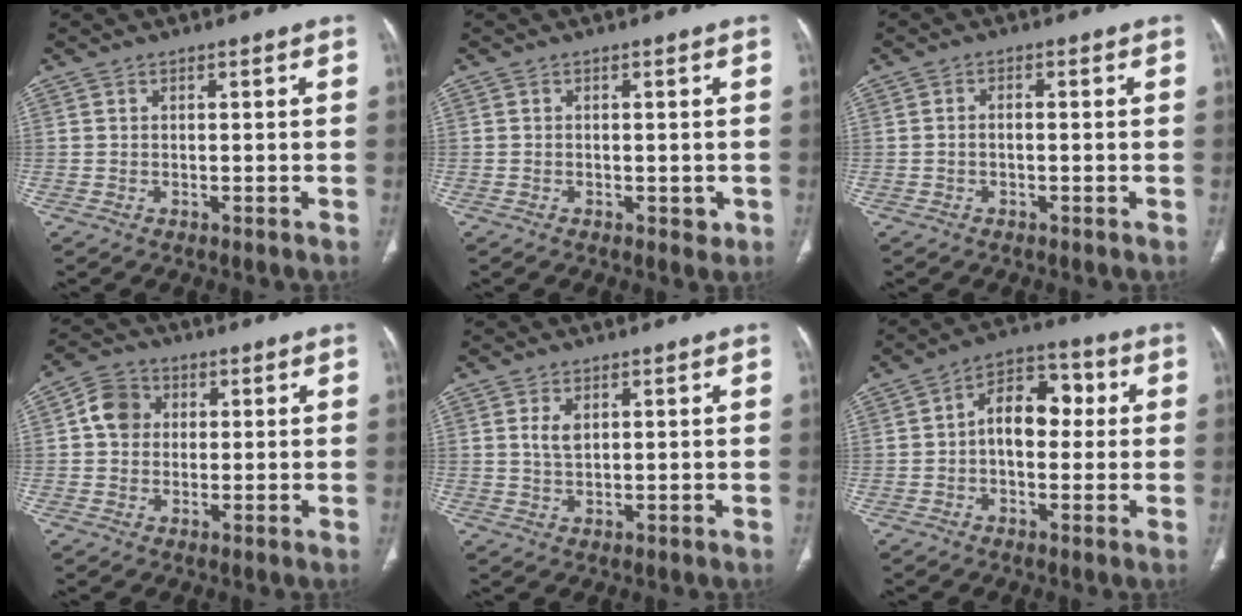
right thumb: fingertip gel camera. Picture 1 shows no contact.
{"total": 1.7, "force": [-0.5, 1.1, 1.2], "torque": [-0.008, -0.001, -0.004]}
{"total": 1.2, "force": [-0.4, 0.7, 1.0], "torque": [-0.016, 0.006, -0.007]}
{"total": 6.2, "force": [1.0, 5.4, 2.9], "torque": [-0.039, 0.009, 0.009]}
{"total": 2.9, "force": [0.9, 1.6, 2.2], "torque": [-0.042, -0.003, 0.021]}
{"total": 10.1, "force": [0.6, 6.6, 7.6], "torque": [-0.088, 0.031, -0.001]}